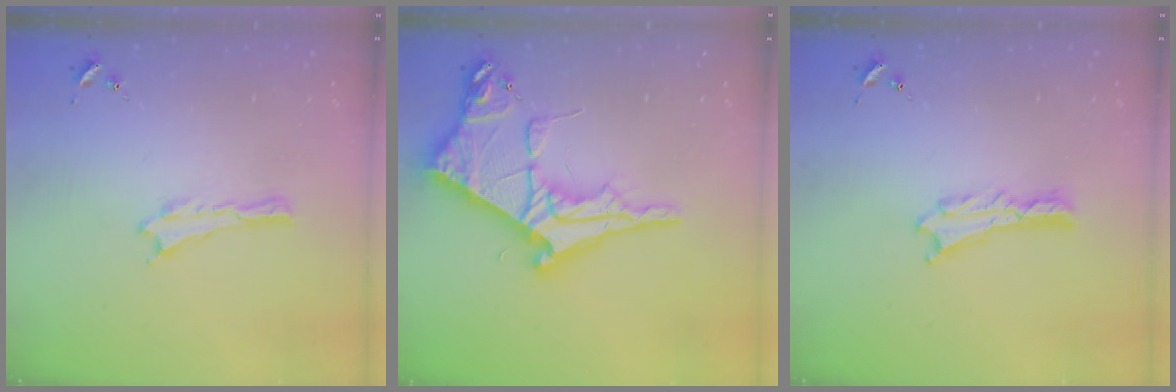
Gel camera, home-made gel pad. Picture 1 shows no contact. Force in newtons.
{"total": 8.9, "press": 8.8, "slide": 1.0}
{"total": 0.7, "press": 0.6, "slide": 0.2}